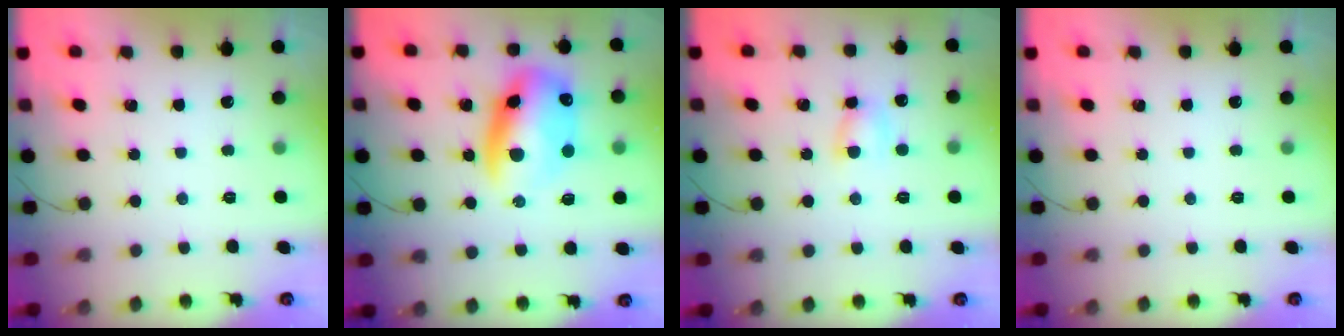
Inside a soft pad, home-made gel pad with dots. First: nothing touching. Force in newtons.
{"total": 14.3, "press": 14.0, "slide": 3.1}
{"total": 4.9, "press": 4.8, "slide": 0.6}
{"total": 0.0}